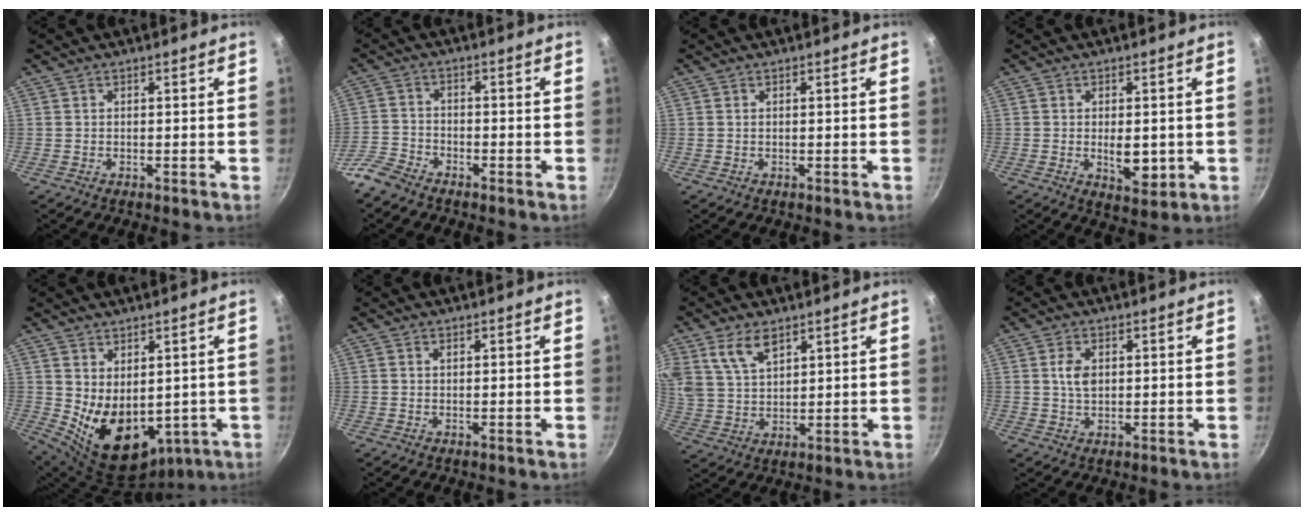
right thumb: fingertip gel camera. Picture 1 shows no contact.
{"total": 5.1, "force": [-4.1, 2.4, 1.7], "torque": [-0.029, 0.035, -0.091]}
{"total": 0.0}
{"total": 6.0, "force": [-0.6, 3.2, 5.1], "torque": [-0.063, -0.014, -0.002]}
{"total": 13.1, "force": [0.4, 9.0, 9.4], "torque": [-0.127, -0.033, 0.040]}
{"total": 0.6, "force": [0.2, 0.4, 0.3], "torque": [-0.004, 0.002, 0.004]}
{"total": 8.1, "force": [4.7, 4.5, 4.8], "torque": [-0.079, -0.021, 0.100]}
{"total": 4.0, "force": [0.8, 2.6, 2.9], "torque": [-0.047, 0.000, 0.014]}